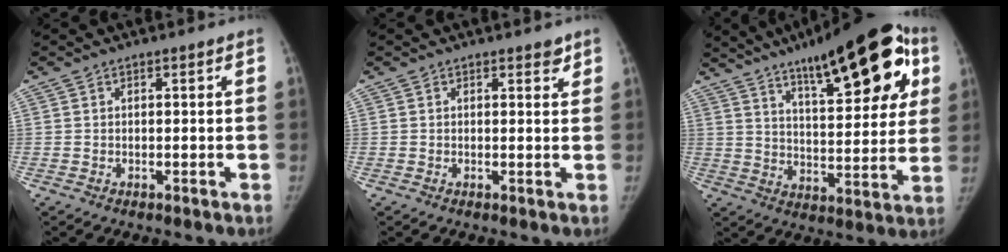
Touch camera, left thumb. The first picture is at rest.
{"total": 1.7, "force": [1.3, 0.8, 0.7], "torque": [0.006, -0.007, 0.013]}
{"total": 25.2, "force": [12.4, 8.3, 20.3], "torque": [-0.252, -0.019, 0.185]}